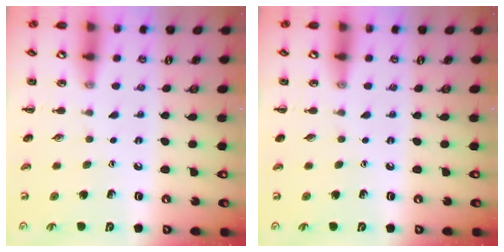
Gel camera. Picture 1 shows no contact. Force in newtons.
{"total": 0.0}